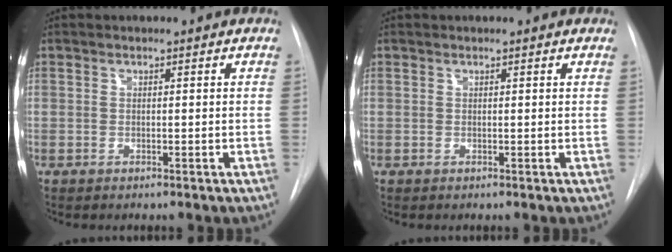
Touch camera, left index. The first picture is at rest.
{"total": 1.0, "force": [0.9, 0.2, 0.4], "torque": [-0.008, 0.005, 0.003]}